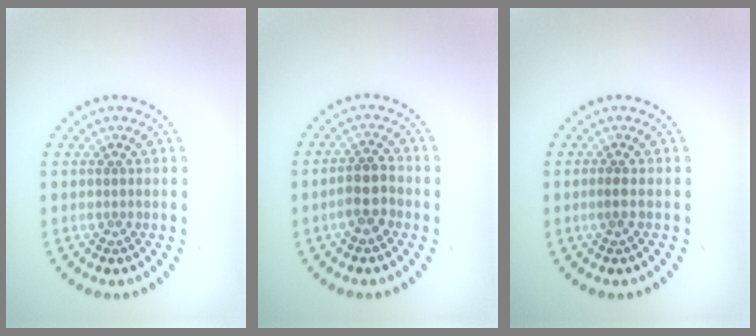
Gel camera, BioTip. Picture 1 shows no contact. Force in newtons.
{"total": 2.7, "press": 2.6, "slide": 0.9}
{"total": 0.8, "press": 0.7, "slide": 0.4}